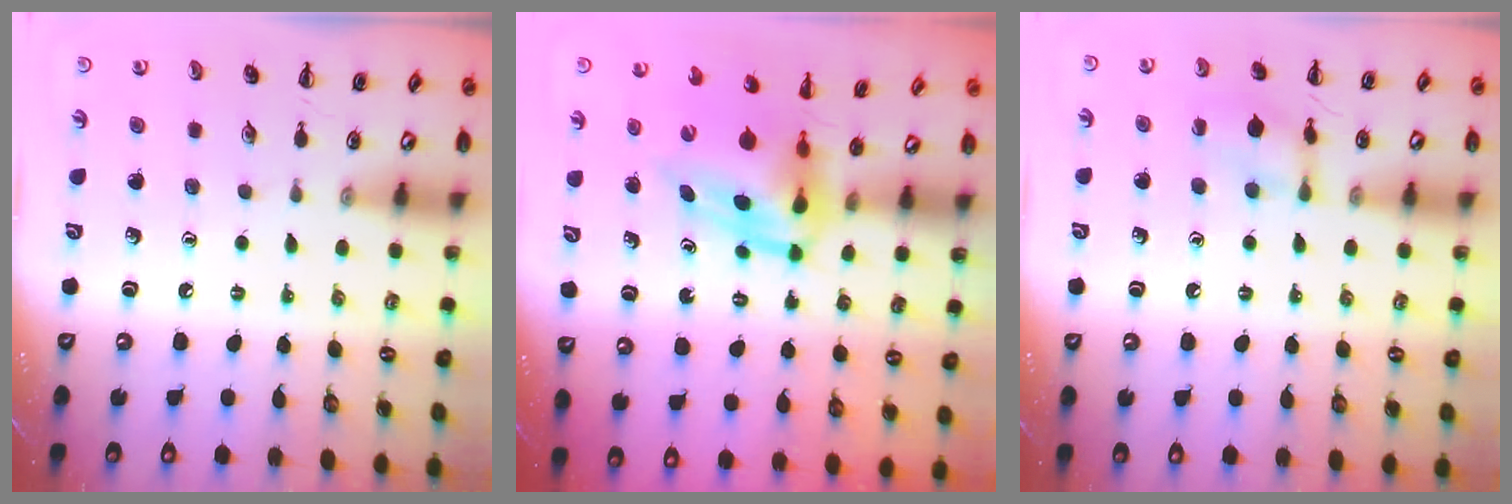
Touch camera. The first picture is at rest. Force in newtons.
{"total": 4.5, "press": 4.4, "slide": 0.7}
{"total": 10.5, "press": 10.3, "slide": 1.5}